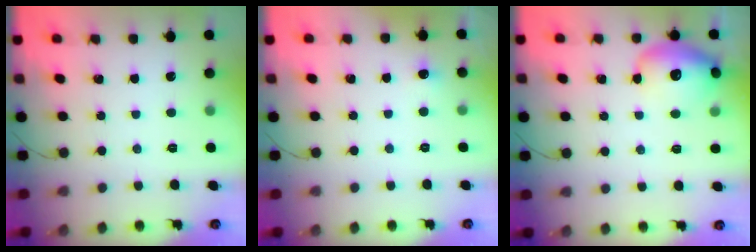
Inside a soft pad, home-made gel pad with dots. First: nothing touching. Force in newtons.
{"total": 3.5, "press": 3.2, "slide": 1.5}
{"total": 14.3, "press": 14.1, "slide": 2.1}